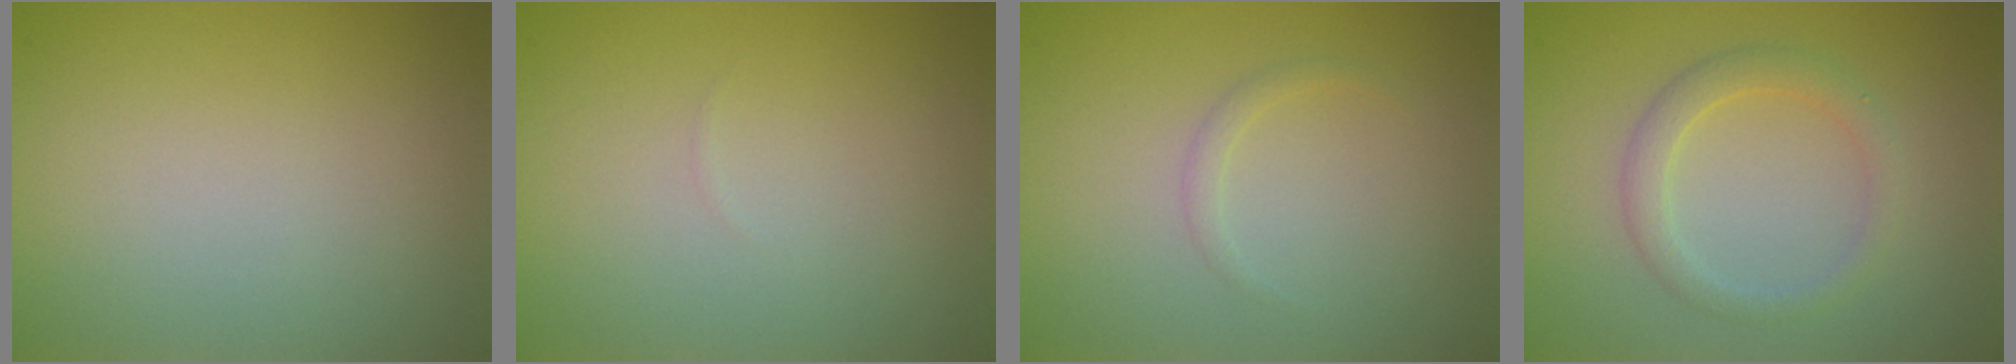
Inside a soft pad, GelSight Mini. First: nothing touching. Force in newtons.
{"total": 0.0}
{"total": 0.8, "press": 0.7, "slide": 0.1}
{"total": 2.2, "press": 2.2, "slide": 0.1}